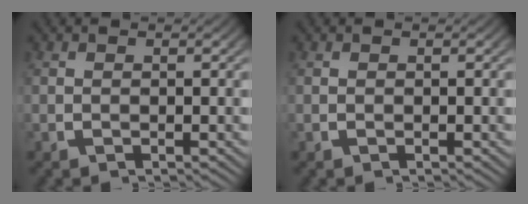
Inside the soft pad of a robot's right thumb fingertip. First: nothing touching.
{"total": 0.0}